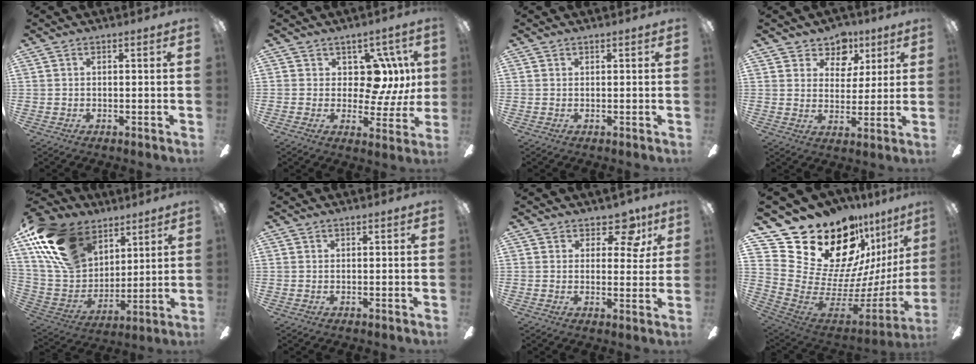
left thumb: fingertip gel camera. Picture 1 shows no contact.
{"total": 10.7, "force": [3.5, 7.0, 7.4], "torque": [-0.106, -0.013, 0.068]}
{"total": 0.0}
{"total": 8.3, "force": [5.3, 6.1, 1.9], "torque": [-0.035, -0.032, 0.101]}
{"total": 20.8, "force": [12.2, 13.1, 10.6], "torque": [-0.238, -0.042, 0.228]}
{"total": 0.0}
{"total": 7.5, "force": [4.4, 4.4, 4.2], "torque": [-0.041, -0.024, 0.072]}
{"total": 27.2, "force": [19.4, 13.8, 13.2], "torque": [-0.216, -0.172, 0.394]}